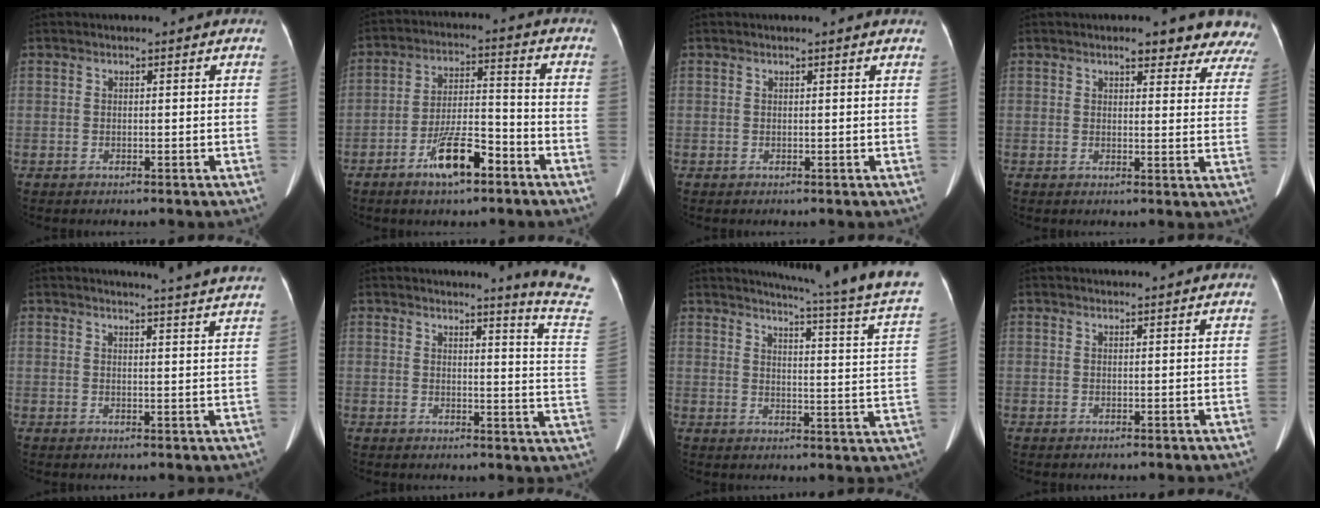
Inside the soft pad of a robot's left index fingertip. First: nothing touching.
{"total": 9.0, "force": [-5.4, 2.4, 6.8], "torque": [-0.130, 0.002, -0.094]}
{"total": 0.9, "force": [0.8, 0.4, 0.2], "torque": [-0.010, 0.010, 0.001]}
{"total": 10.9, "force": [9.9, 2.8, 3.6], "torque": [0.000, -0.012, 0.083]}
{"total": 11.4, "force": [10.9, -1.3, 2.8], "torque": [-0.033, -0.047, 0.106]}
{"total": 10.6, "force": [9.8, -3.2, 2.4], "torque": [-0.033, -0.113, 0.097]}
{"total": 19.8, "force": [17.4, -2.2, 9.3], "torque": [-0.139, -0.085, 0.202]}
{"total": 3.4, "force": [3.3, 0.1, 0.8], "torque": [-0.012, 0.019, 0.039]}